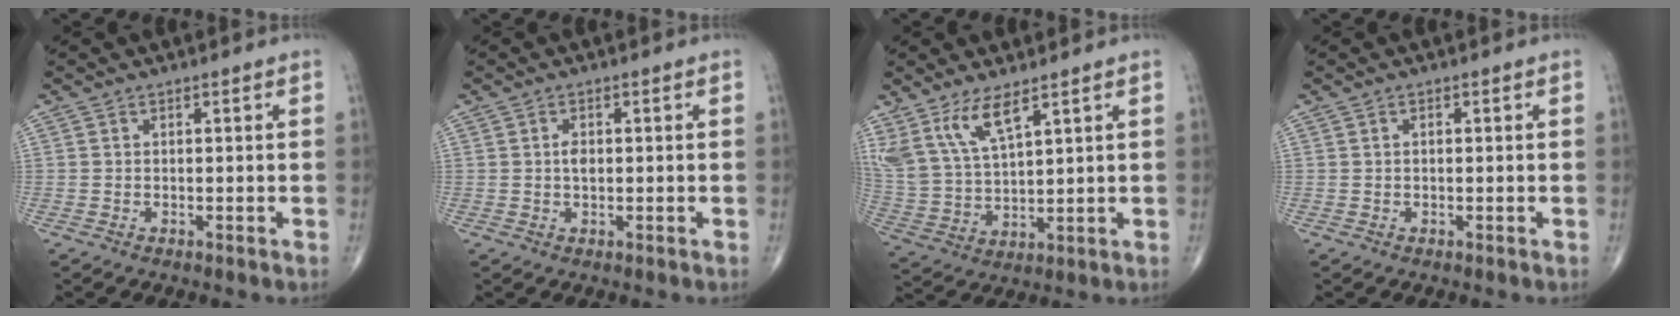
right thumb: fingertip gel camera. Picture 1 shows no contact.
{"total": 1.8, "force": [0.2, 1.0, 1.5], "torque": [-0.024, 0.000, 0.002]}
{"total": 10.1, "force": [6.5, 3.4, 7.0], "torque": [-0.144, -0.025, 0.146]}
{"total": 0.5, "force": [0.1, 0.3, 0.4], "torque": [-0.010, 0.002, 0.002]}